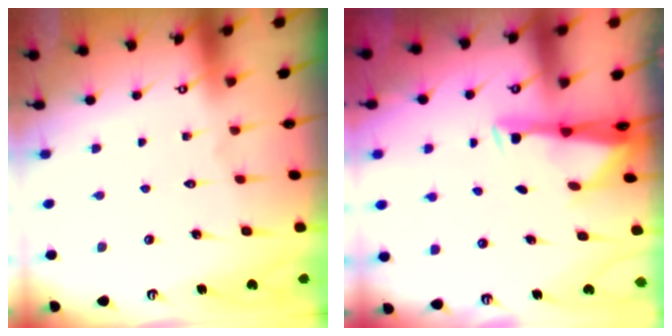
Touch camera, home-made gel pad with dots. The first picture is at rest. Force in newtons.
{"total": 2.9, "press": 2.8, "slide": 1.0}